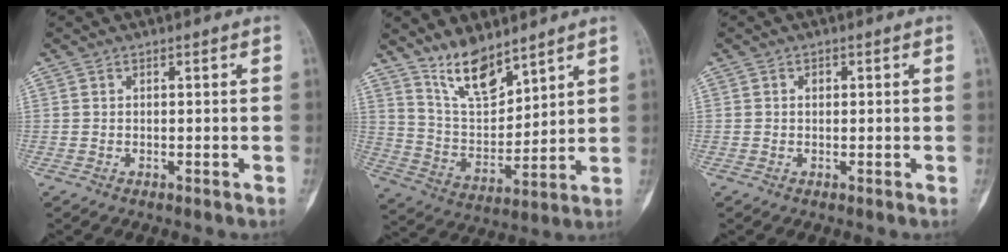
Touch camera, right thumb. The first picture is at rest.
{"total": 11.0, "force": [8.5, 4.1, 5.6], "torque": [-0.085, -0.065, 0.178]}
{"total": 1.0, "force": [0.2, 0.8, 0.6], "torque": [-0.006, 0.003, 0.002]}